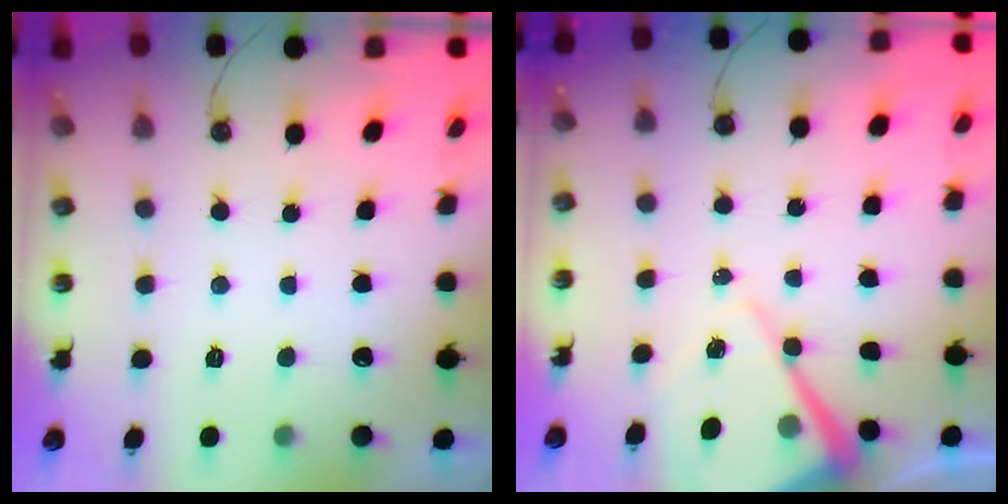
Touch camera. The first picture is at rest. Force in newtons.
{"total": 10.6, "press": 10.6, "slide": 0.9}